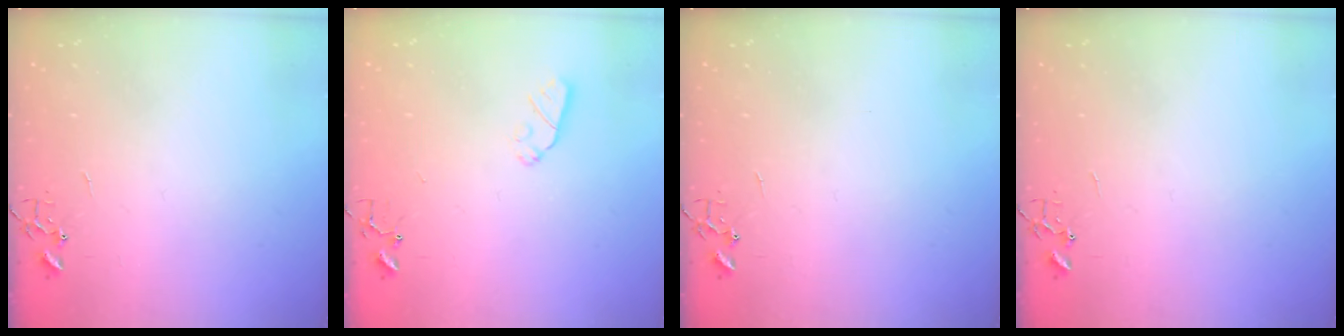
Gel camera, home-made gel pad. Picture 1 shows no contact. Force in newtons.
{"total": 6.2, "press": 6.2, "slide": 0.3}
{"total": 0.0}
{"total": 0.0}